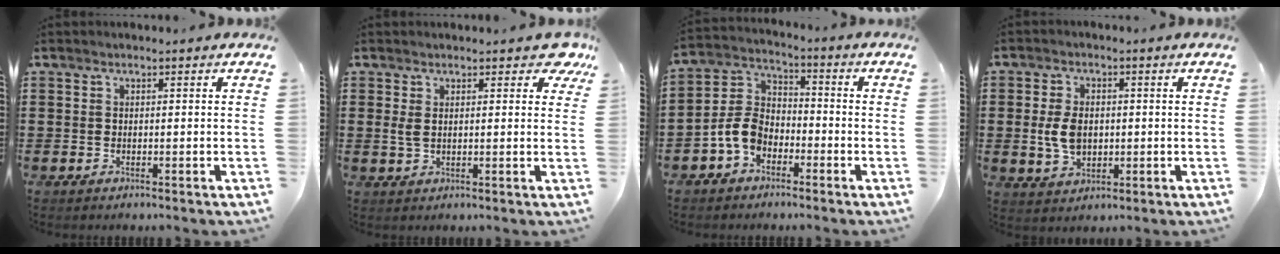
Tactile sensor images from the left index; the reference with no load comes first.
{"total": 4.6, "force": [2.4, 2.3, 3.3], "torque": [-0.050, -0.003, 0.036]}
{"total": 6.8, "force": [-3.5, 4.5, 3.6], "torque": [-0.104, 0.006, -0.076]}
{"total": 5.5, "force": [0.0, 3.7, 4.1], "torque": [-0.105, 0.004, -0.007]}